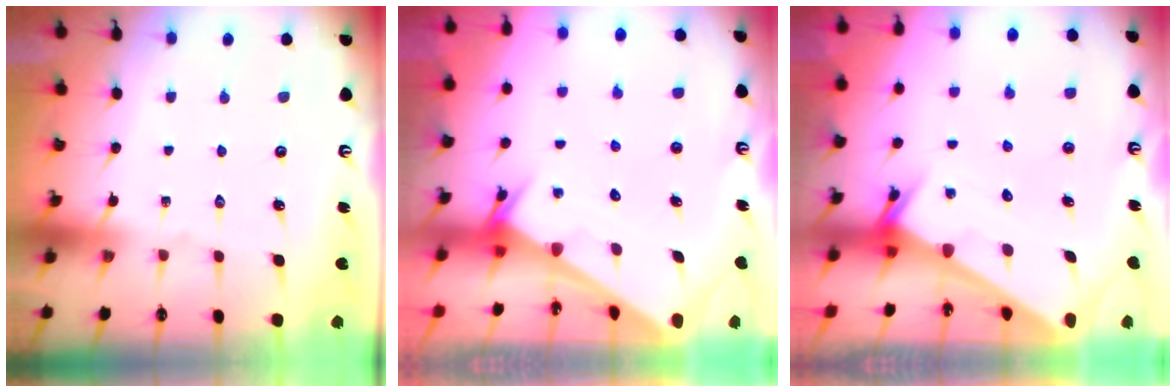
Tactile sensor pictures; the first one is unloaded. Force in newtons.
{"total": 3.2, "press": 3.2, "slide": 0.4}
{"total": 2.4, "press": 2.4, "slide": 0.1}